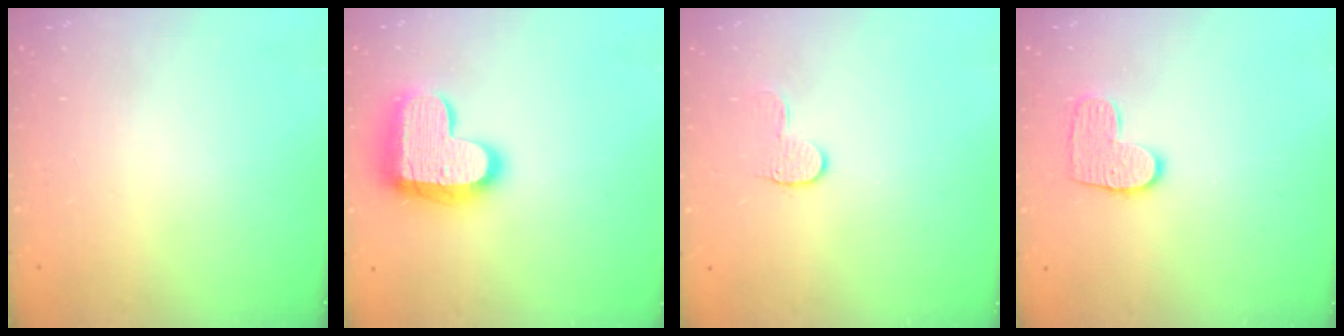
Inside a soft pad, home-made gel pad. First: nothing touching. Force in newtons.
{"total": 17.7, "press": 17.7, "slide": 1.2}
{"total": 6.0, "press": 6.0, "slide": 0.6}
{"total": 8.7, "press": 8.7, "slide": 0.4}